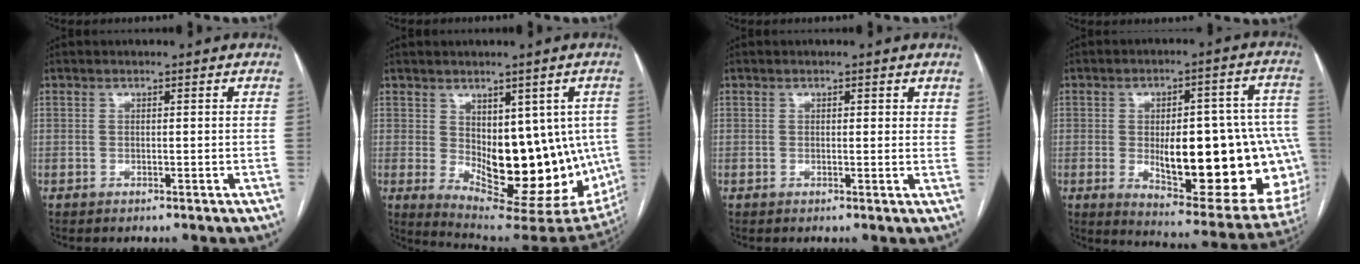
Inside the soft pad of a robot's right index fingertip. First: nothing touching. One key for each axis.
{"total": 17.9, "fx": -1.7, "fy": 8.2, "fz": 15.8, "tx": -0.185, "ty": -0.006, "tz": 0.003}
{"total": 1.7, "fx": 1.0, "fy": 0.9, "fz": 1.1, "tx": -0.009, "ty": -0.001, "tz": 0.010}
{"total": 26.0, "fx": -3.8, "fy": 8.4, "fz": 24.3, "tx": -0.242, "ty": 0.014, "tz": -0.022}